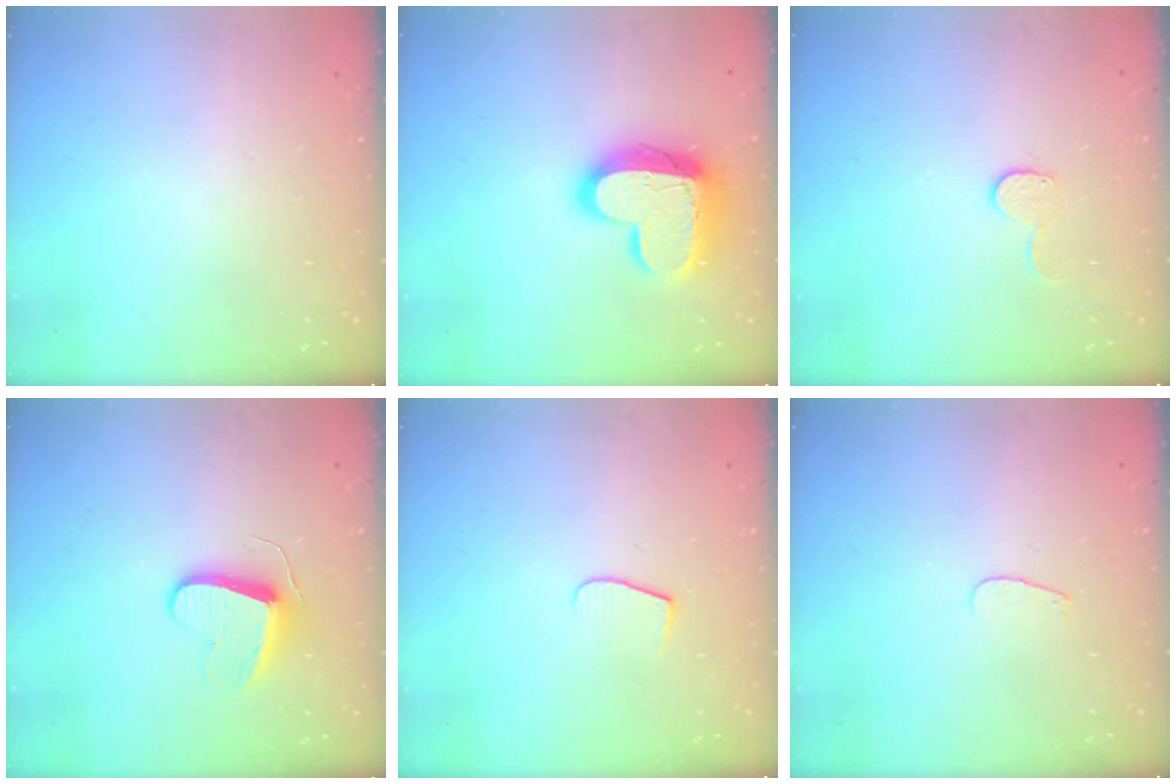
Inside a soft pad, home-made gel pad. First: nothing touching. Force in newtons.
{"total": 15.7, "press": 15.7, "slide": 1.2}
{"total": 7.1, "press": 7.1, "slide": 0.4}
{"total": 9.4, "press": 9.4, "slide": 0.9}
{"total": 7.5, "press": 7.5, "slide": 0.6}
{"total": 3.7, "press": 3.7, "slide": 0.4}